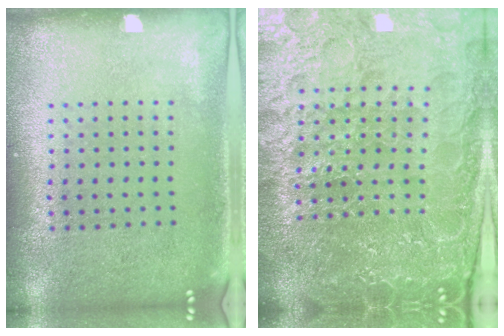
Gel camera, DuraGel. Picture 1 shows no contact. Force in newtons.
{"total": 5.8, "press": 5.2, "slide": 2.6}